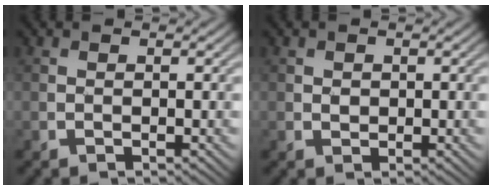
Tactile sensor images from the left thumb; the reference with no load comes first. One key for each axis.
{"total": 0.9, "fx": 0.2, "fy": 0.8, "fz": 0.4, "tx": -0.010, "ty": -0.004, "tz": 0.005}